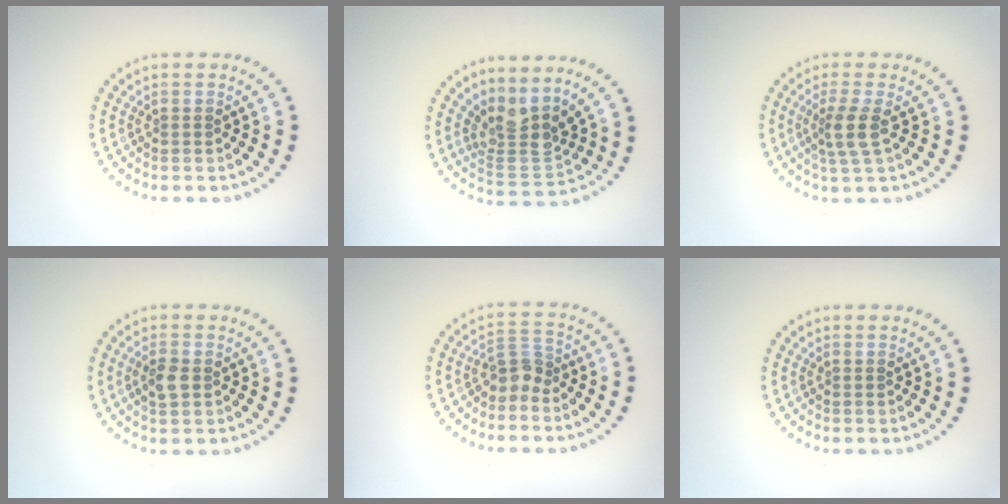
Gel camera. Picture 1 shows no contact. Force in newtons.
{"total": 3.7, "press": 2.7, "slide": 2.5}
{"total": 2.5, "press": 2.0, "slide": 1.4}
{"total": 1.9, "press": 1.9, "slide": 0.3}
{"total": 2.4, "press": 1.7, "slide": 1.7}
{"total": 0.0}